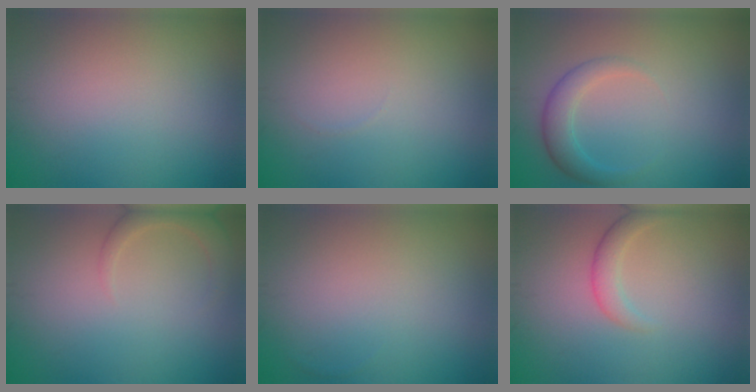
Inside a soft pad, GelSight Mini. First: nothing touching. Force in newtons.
{"total": 0.0}
{"total": 2.7, "press": 2.6, "slide": 0.4}
{"total": 2.4, "press": 2.4, "slide": 0.3}
{"total": 0.0}
{"total": 2.0, "press": 2.0, "slide": 0.1}